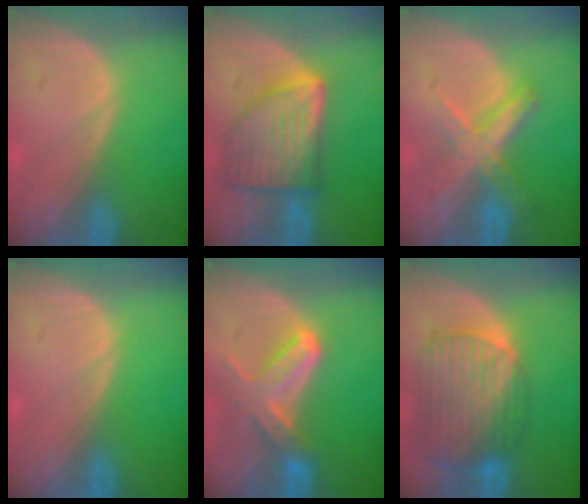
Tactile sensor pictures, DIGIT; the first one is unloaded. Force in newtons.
{"total": 9.2, "press": 9.1, "slide": 0.5}
{"total": 7.3, "press": 6.2, "slide": 3.8}
{"total": 0.0}
{"total": 6.7, "press": 6.6, "slide": 1.3}
{"total": 10.7, "press": 9.1, "slide": 5.5}